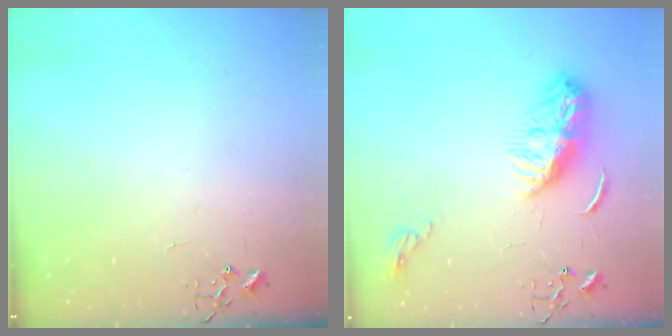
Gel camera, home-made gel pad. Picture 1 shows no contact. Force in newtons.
{"total": 10.9, "press": 10.9, "slide": 0.4}